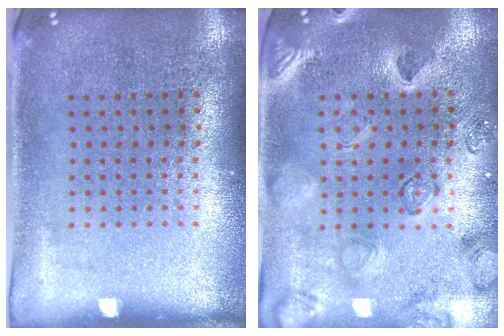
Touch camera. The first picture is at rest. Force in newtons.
{"total": 2.3, "press": 2.3, "slide": 0.6}